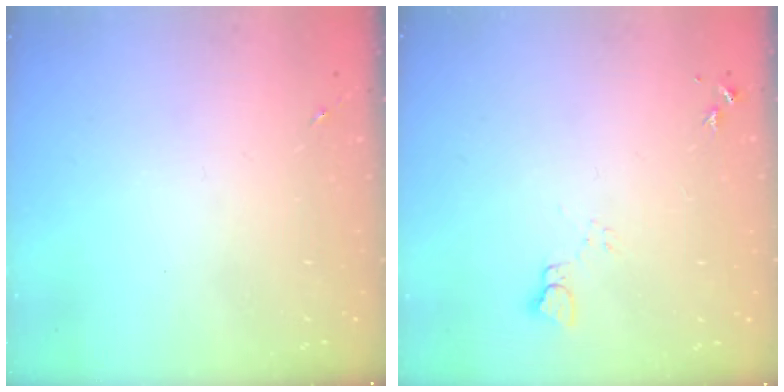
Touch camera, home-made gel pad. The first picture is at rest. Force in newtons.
{"total": 3.7, "press": 3.7, "slide": 0.4}